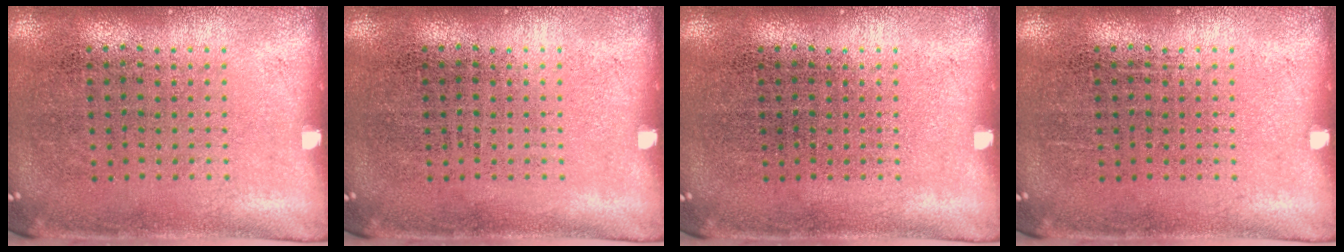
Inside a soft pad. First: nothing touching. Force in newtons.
{"total": 0.0}
{"total": 0.0}
{"total": 0.0}